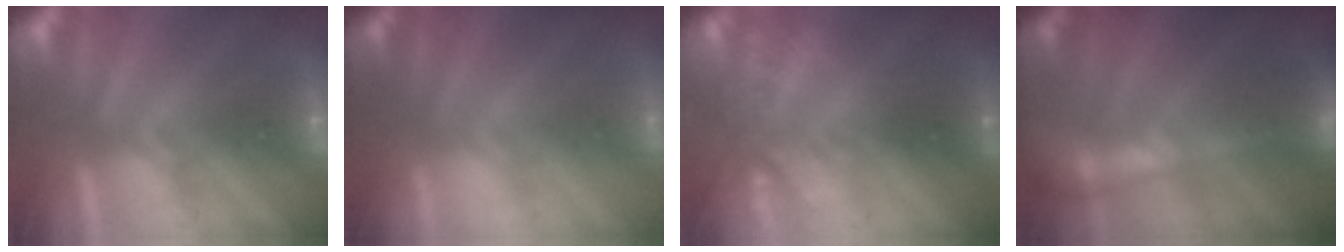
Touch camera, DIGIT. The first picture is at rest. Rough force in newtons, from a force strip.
{"total": 2.4}
{"total": 2.0}
{"total": 7.0}